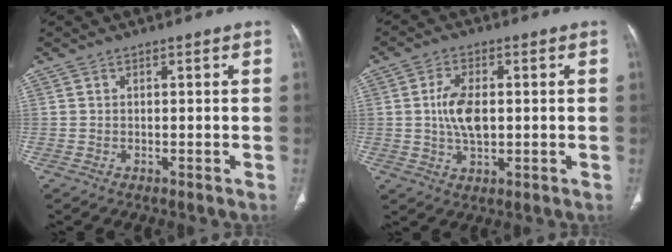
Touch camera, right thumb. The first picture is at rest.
{"total": 7.1, "force": [0.4, 3.9, 5.9], "torque": [-0.113, 0.001, 0.007]}